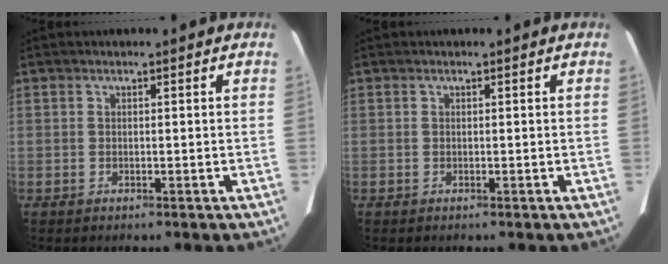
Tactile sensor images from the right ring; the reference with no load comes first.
{"total": 0.0}